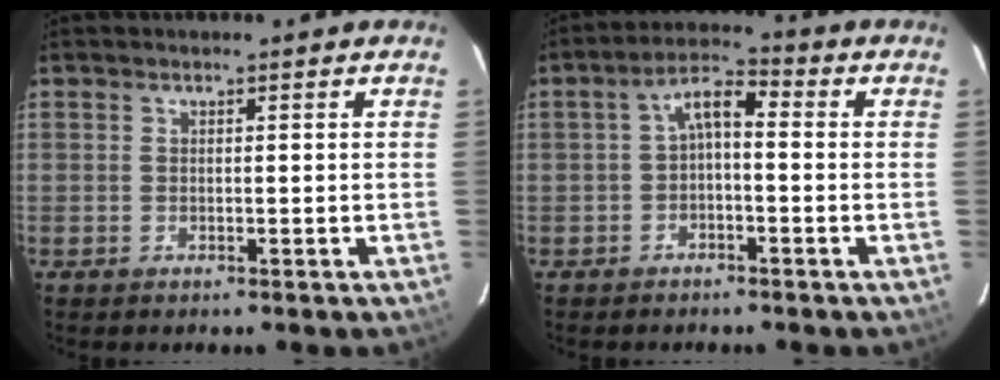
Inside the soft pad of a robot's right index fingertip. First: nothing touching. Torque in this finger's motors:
{"motor_torque": [0.46, -0.36, 0.49, 0.10]}